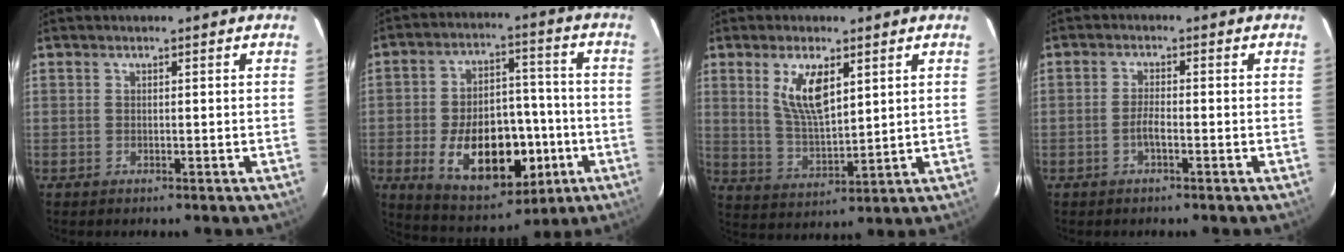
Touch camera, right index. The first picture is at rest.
{"total": 18.9, "force": [-5.7, 11.4, 13.9], "torque": [-0.264, 0.017, -0.064]}
{"total": 8.9, "force": [3.8, 3.5, 7.3], "torque": [-0.135, -0.002, 0.083]}
{"total": 2.2, "force": [-1.1, 0.4, 1.8], "torque": [-0.040, 0.002, -0.024]}